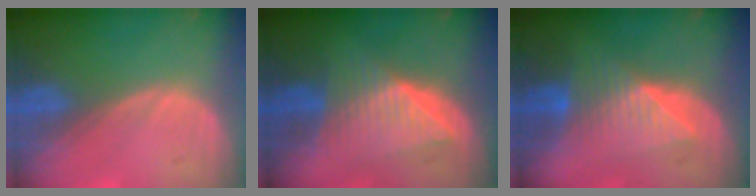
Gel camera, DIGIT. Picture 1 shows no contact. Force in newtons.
{"total": 7.4, "press": 7.4, "slide": 0.3}
{"total": 6.9, "press": 6.8, "slide": 0.9}